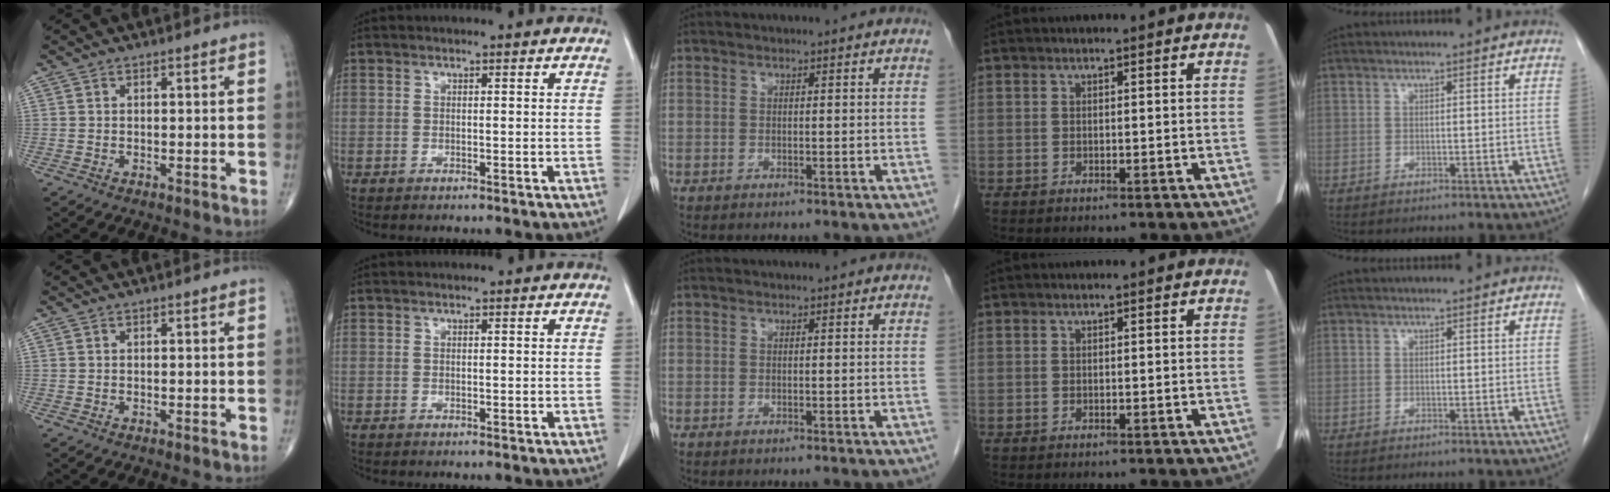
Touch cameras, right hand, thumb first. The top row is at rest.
{}